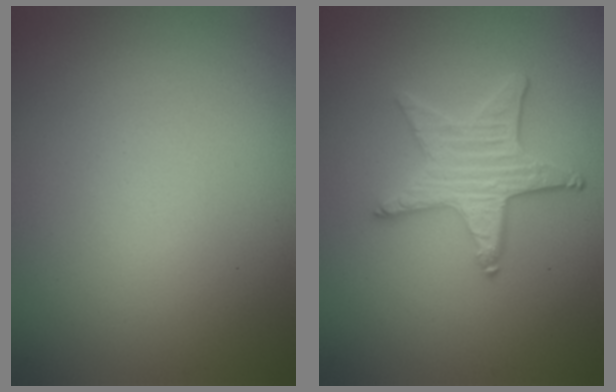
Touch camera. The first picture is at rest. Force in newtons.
{"total": 4.3, "press": 3.6, "slide": 2.2}